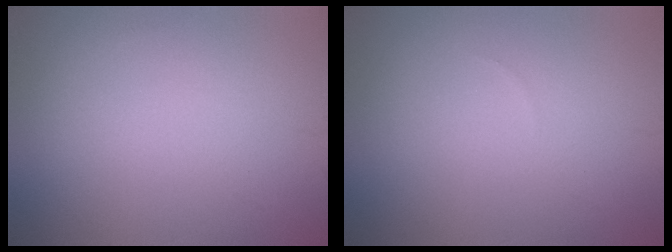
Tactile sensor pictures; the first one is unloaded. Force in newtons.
{"total": 0.0}